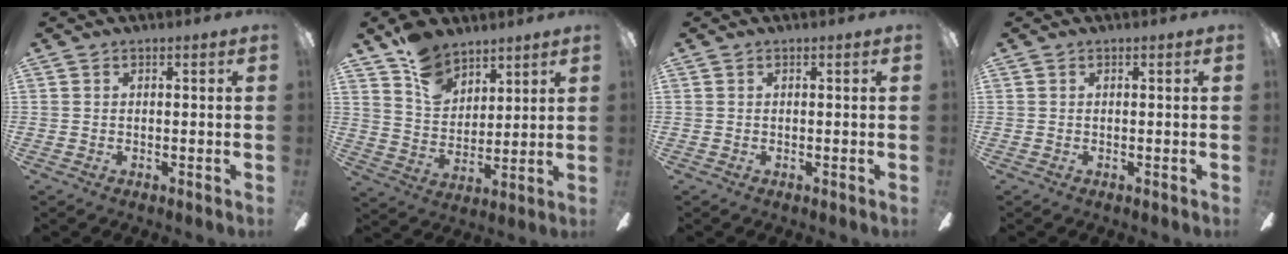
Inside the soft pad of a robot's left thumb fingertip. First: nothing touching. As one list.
[{"total": 10.3, "force": [7.7, 6.1, 3.1], "torque": [-0.060, -0.041, 0.149]}, {"total": 0.0}, {"total": 0.0}]